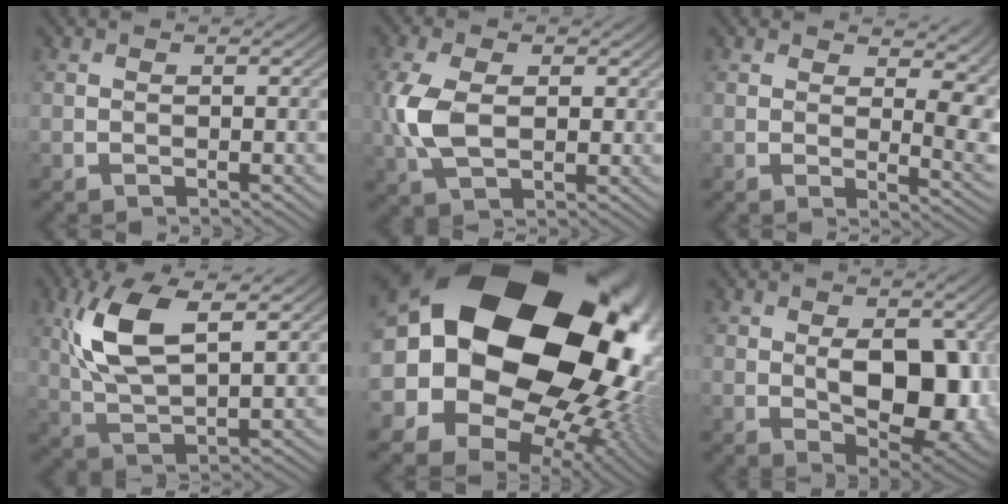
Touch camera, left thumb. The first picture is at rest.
{"total": 8.3, "force": [0.2, 5.5, 6.3], "torque": [-0.167, 0.002, 0.003]}
{"total": 9.9, "force": [4.5, 5.0, 7.3], "torque": [-0.110, 0.002, 0.080]}
{"total": 11.5, "force": [4.0, 5.5, 9.2], "torque": [-0.208, 0.010, 0.079]}
{"total": 24.8, "force": [5.5, 20.4, 12.9], "torque": [-0.278, -0.021, 0.078]}
{"total": 12.3, "force": [-0.8, 6.9, 10.1], "torque": [-0.139, -0.008, -0.008]}